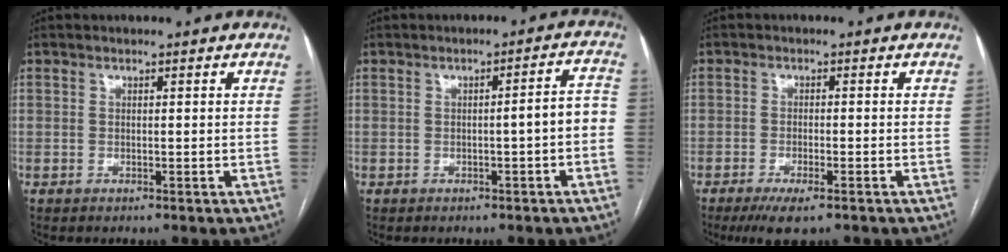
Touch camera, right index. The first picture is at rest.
{"total": 3.7, "force": [-1.0, 0.3, 3.6], "torque": [-0.039, 0.017, -0.014]}
{"total": 5.1, "force": [-3.3, 0.9, 3.7], "torque": [-0.064, -0.012, -0.052]}